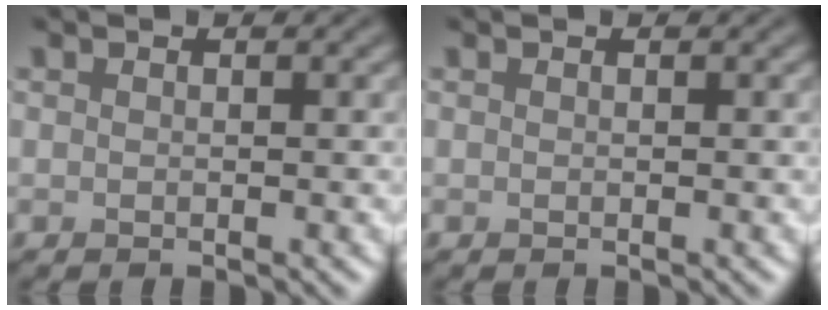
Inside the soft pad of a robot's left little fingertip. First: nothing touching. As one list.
[{"total": 0.0}]